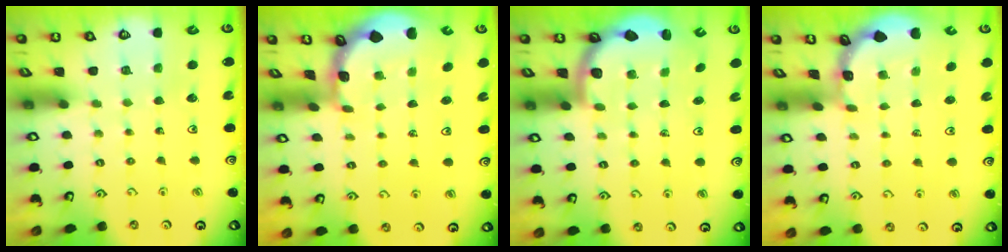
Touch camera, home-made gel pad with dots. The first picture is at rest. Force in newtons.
{"total": 1.3, "press": 1.3, "slide": 0.1}
{"total": 2.5, "press": 2.4, "slide": 0.7}
{"total": 1.3, "press": 1.3, "slide": 0.1}